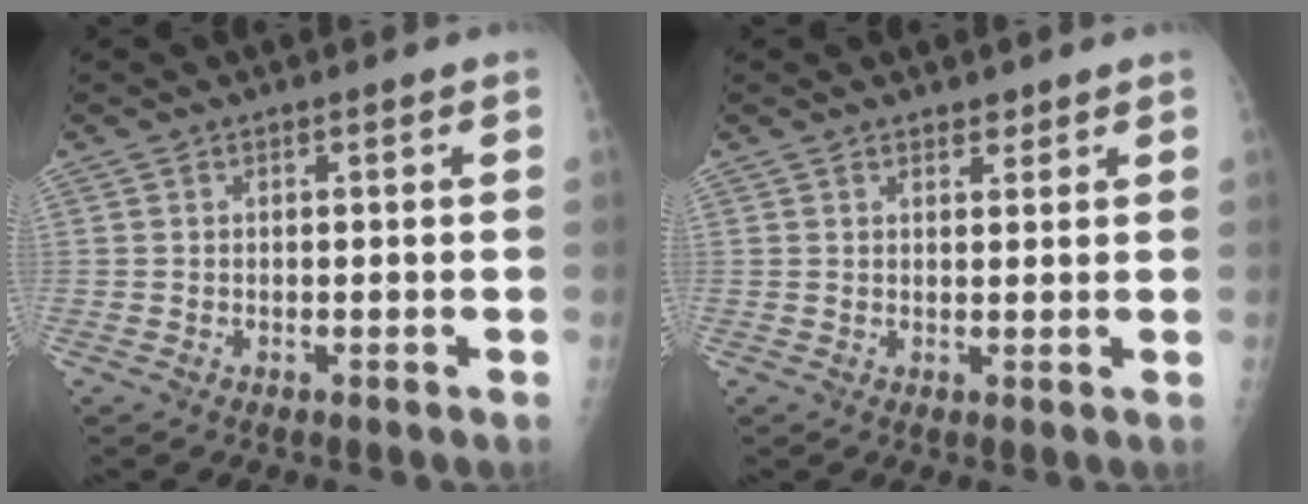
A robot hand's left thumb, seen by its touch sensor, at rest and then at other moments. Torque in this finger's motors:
{"motor_torque": [0.13, 0.10, 0.01, 0.02, -0.06]}